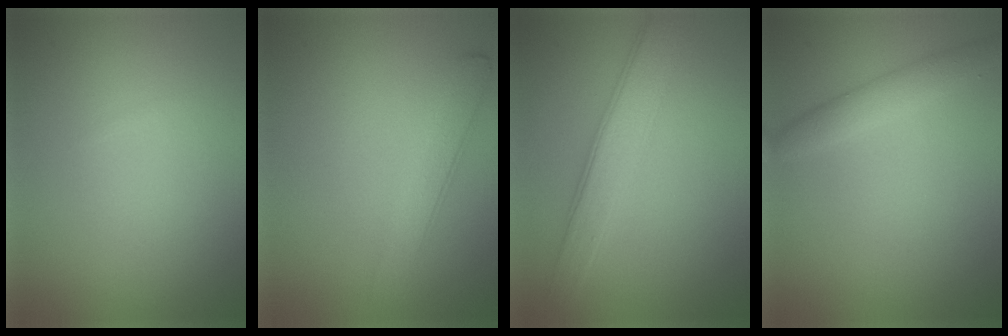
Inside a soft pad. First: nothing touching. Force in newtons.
{"total": 2.6, "press": 2.6, "slide": 0.1}
{"total": 4.1, "press": 4.1, "slide": 0.1}
{"total": 2.0, "press": 2.0, "slide": 0.3}